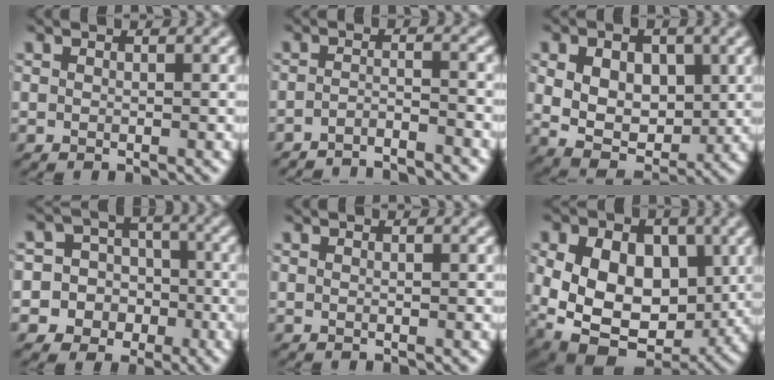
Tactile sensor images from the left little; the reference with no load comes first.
{"total": 3.3, "force": [-3.3, -0.3, 0.5], "torque": [-0.007, 0.000, -0.059]}
{"total": 7.3, "force": [1.1, 5.0, 5.2], "torque": [-0.101, 0.002, 0.018]}
{"total": 11.4, "force": [-3.9, 10.5, 1.9], "torque": [-0.063, 0.008, -0.085]}
{"total": 0.0}
{"total": 14.2, "force": [0.3, 10.1, 9.9], "torque": [-0.155, 0.001, 0.000]}